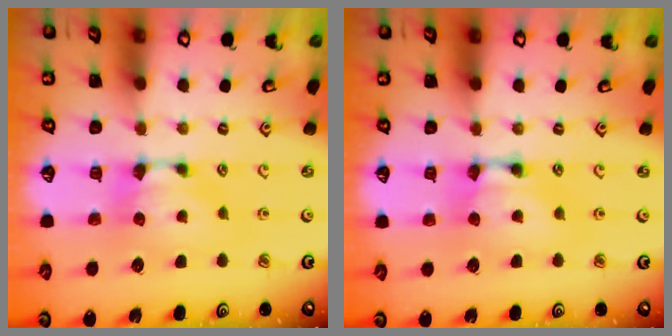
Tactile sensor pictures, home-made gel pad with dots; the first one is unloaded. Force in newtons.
{"total": 2.0, "press": 2.0, "slide": 0.1}